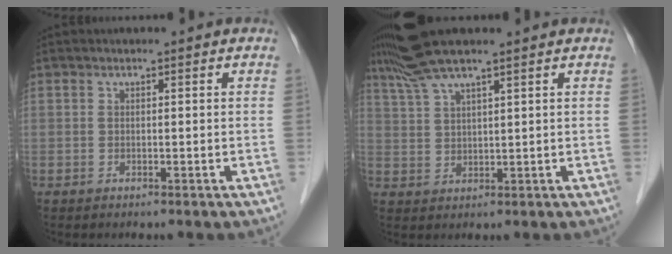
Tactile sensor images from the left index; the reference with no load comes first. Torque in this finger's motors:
{"motor_torque": [0.42, -0.50, 0.49, 0.00]}